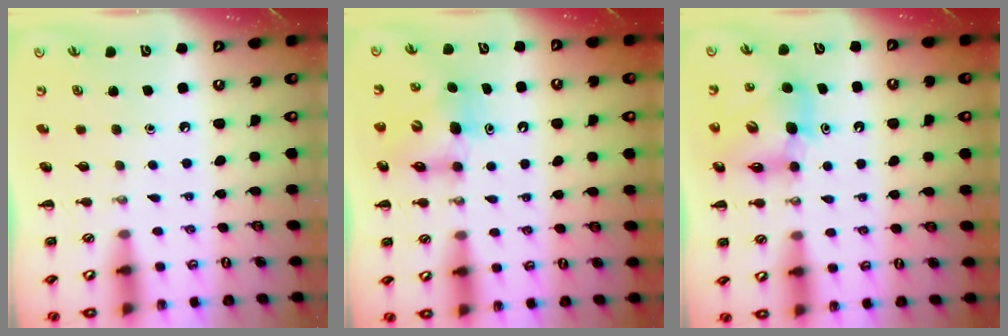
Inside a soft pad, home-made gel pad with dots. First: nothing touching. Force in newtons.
{"total": 7.0, "press": 6.9, "slide": 0.9}
{"total": 10.2, "press": 9.8, "slide": 2.8}